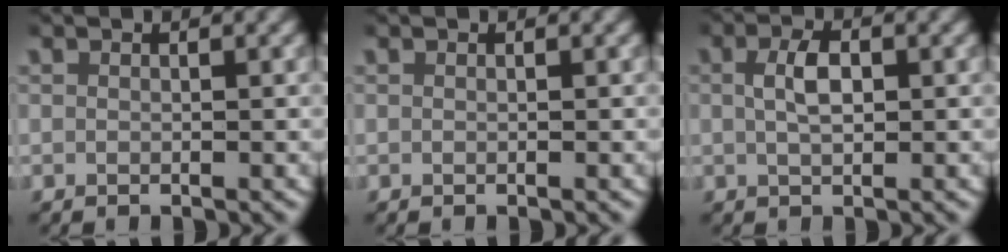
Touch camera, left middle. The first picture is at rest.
{"total": 0.0}
{"total": 2.5, "force": [0.3, 1.3, 2.2], "torque": [-0.040, 0.001, 0.005]}